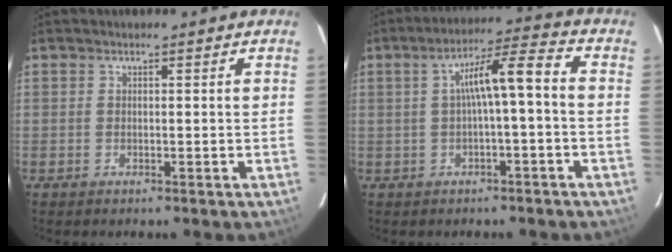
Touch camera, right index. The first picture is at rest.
{"total": 7.8, "force": [0.1, 0.7, 7.8], "torque": [-0.127, 0.031, 0.001]}